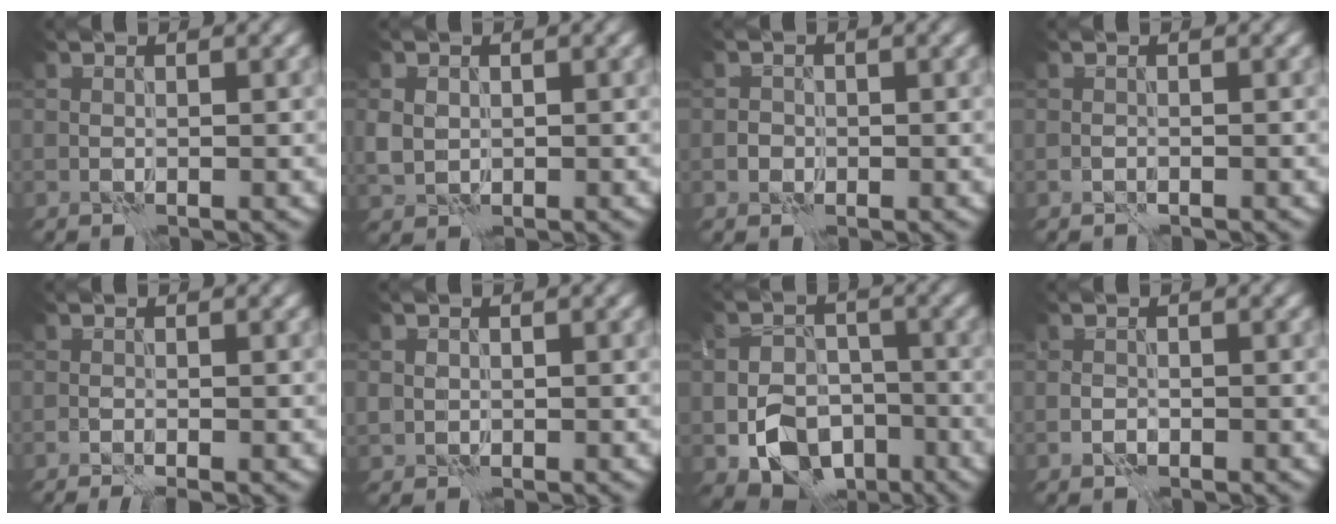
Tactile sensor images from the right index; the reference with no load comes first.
{"total": 1.8, "force": [0.3, 1.6, 0.9], "torque": [-0.021, -0.001, 0.005]}
{"total": 1.0, "force": [-0.3, 1.0, 0.1], "torque": [0.003, 0.000, -0.009]}
{"total": 0.6, "force": [-0.5, 0.2, 0.0], "torque": [0.001, 0.002, -0.010]}
{"total": 1.3, "force": [-1.0, 0.2, 0.9], "torque": [-0.019, -0.002, -0.017]}
{"total": 0.9, "force": [0.2, 0.9, 0.1], "torque": [0.001, -0.002, 0.004]}
{"total": 7.5, "force": [-3.6, 5.3, 3.9], "torque": [-0.053, -0.005, -0.061]}
{"total": 0.8, "force": [-0.4, 0.6, 0.4], "torque": [-0.006, 0.001, -0.010]}